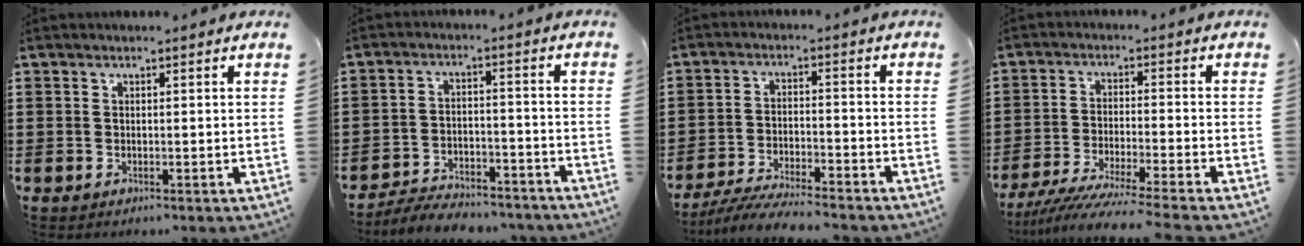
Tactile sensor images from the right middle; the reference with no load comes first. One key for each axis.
{"total": 6.0, "fx": -5.8, "fy": 0.6, "fz": 1.6, "tx": -0.029, "ty": 0.003, "tz": -0.112}
{"total": 5.9, "fx": -5.7, "fy": 0.2, "fz": 1.8, "tx": -0.041, "ty": -0.007, "tz": -0.112}
{"total": 5.9, "fx": -5.4, "fy": -0.6, "fz": 2.4, "tx": -0.057, "ty": -0.023, "tz": -0.108}